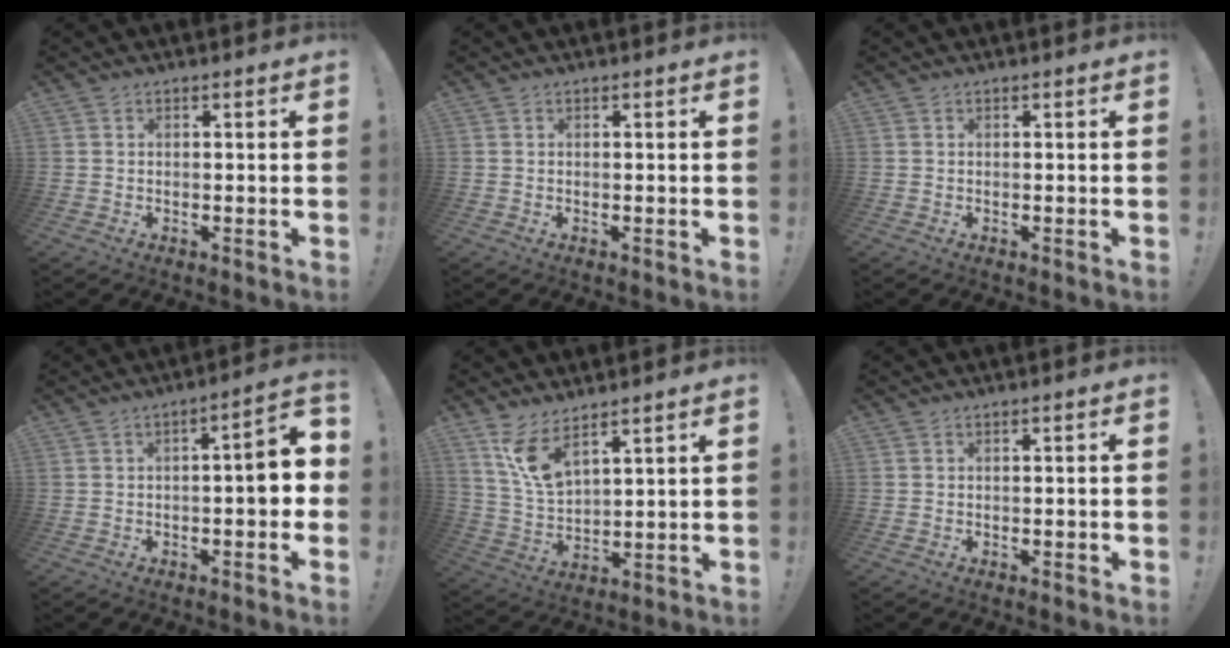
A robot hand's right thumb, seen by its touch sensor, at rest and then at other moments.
{"total": 0.0}
{"total": 0.0}
{"total": 7.2, "force": [-0.8, 1.4, 7.0], "torque": [-0.097, 0.001, -0.017]}
{"total": 9.6, "force": [6.8, 3.5, 5.7], "torque": [-0.113, -0.034, 0.130]}
{"total": 1.0, "force": [-0.6, 0.1, 0.8], "torque": [-0.013, 0.001, -0.009]}